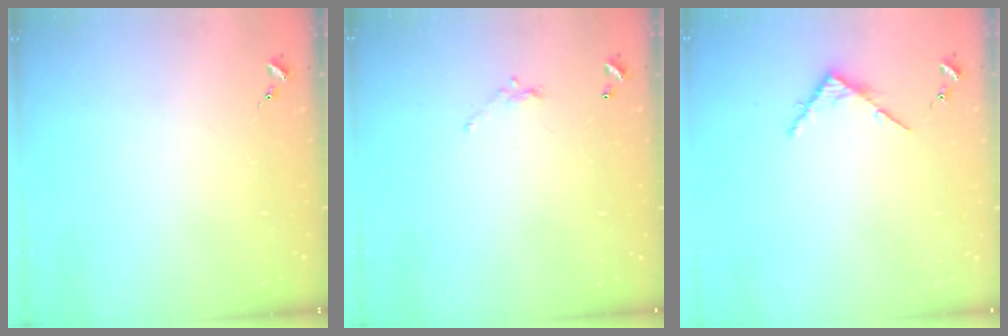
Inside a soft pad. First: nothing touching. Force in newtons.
{"total": 4.8, "press": 4.8, "slide": 0.3}
{"total": 3.8, "press": 3.8, "slide": 0.4}